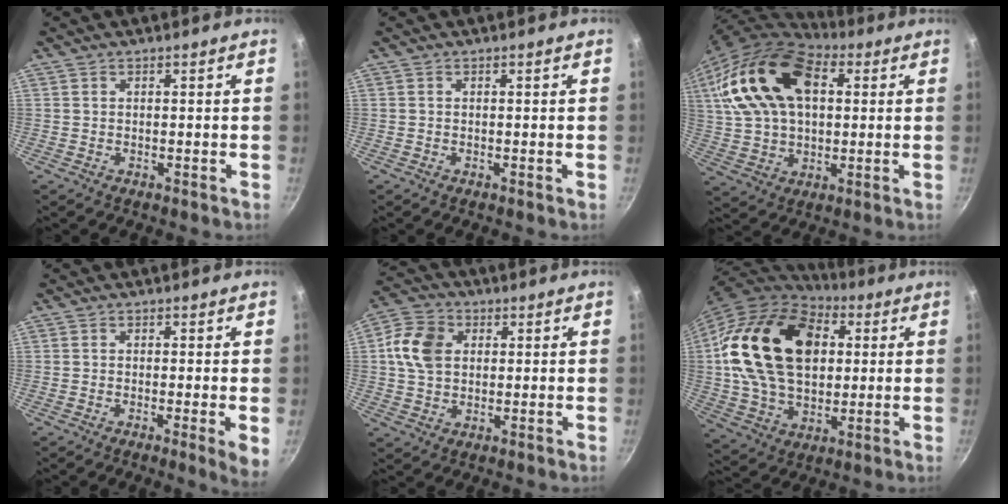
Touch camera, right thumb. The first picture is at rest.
{"total": 0.0}
{"total": 21.4, "force": [5.9, 13.7, 15.3], "torque": [-0.268, 0.011, 0.101]}
{"total": 4.4, "force": [-0.9, 0.5, 4.3], "torque": [-0.056, -0.007, -0.014]}
{"total": 9.7, "force": [1.7, 7.2, 6.2], "torque": [-0.105, 0.008, 0.019]}
{"total": 25.4, "force": [4.8, 17.2, 18.1], "torque": [-0.293, 0.009, 0.082]}